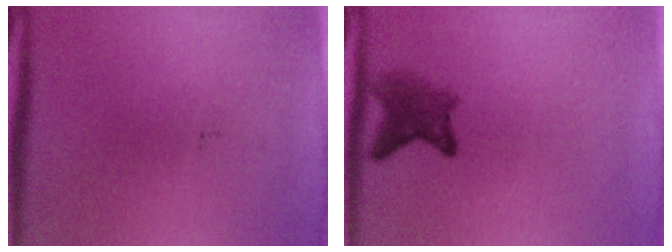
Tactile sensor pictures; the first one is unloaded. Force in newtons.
{"total": 3.7}